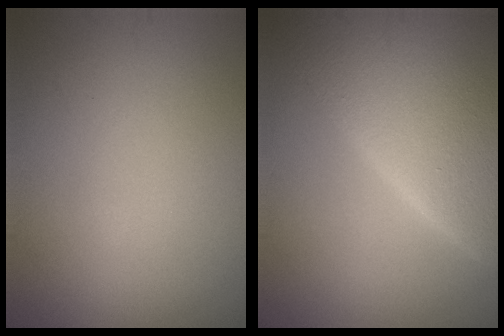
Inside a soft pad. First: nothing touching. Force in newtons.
{"total": 10.8, "press": 10.8, "slide": 0.8}